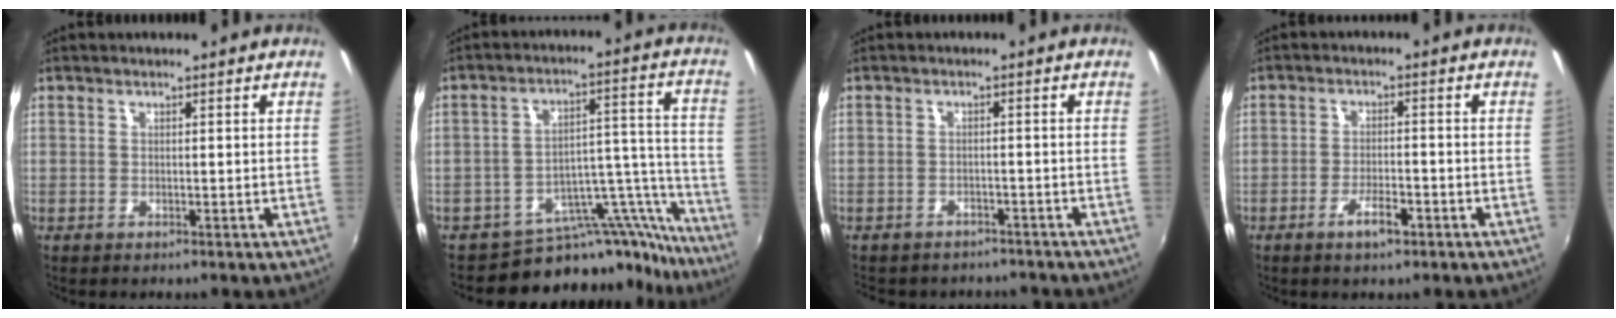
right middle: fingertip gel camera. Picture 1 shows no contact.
{"total": 17.5, "force": [-16.3, 5.9, 2.3], "torque": [-0.017, 0.067, -0.236]}
{"total": 7.5, "force": [-6.5, 3.0, 2.1], "torque": [-0.055, -0.013, -0.087]}
{"total": 4.2, "force": [-2.6, 1.1, 3.1], "torque": [-0.066, -0.003, -0.042]}